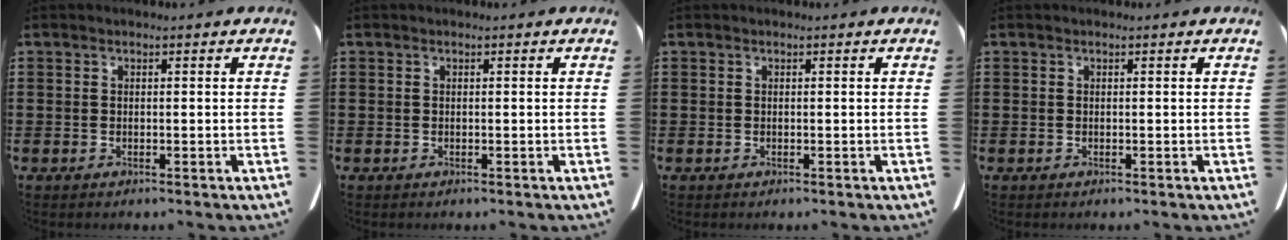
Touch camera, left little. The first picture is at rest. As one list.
[{"total": 0.0}, {"total": 0.0}, {"total": 0.0}]